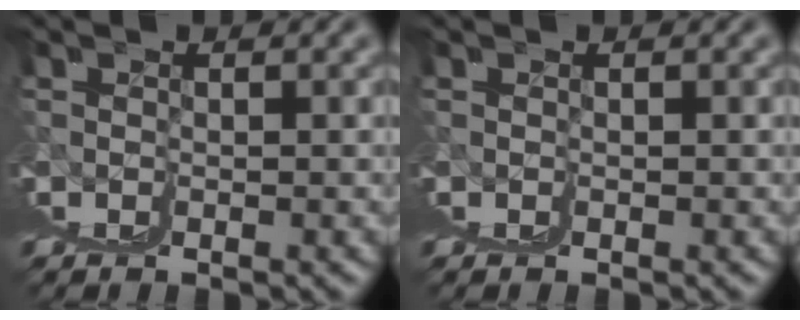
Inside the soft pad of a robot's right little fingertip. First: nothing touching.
{"total": 0.0}